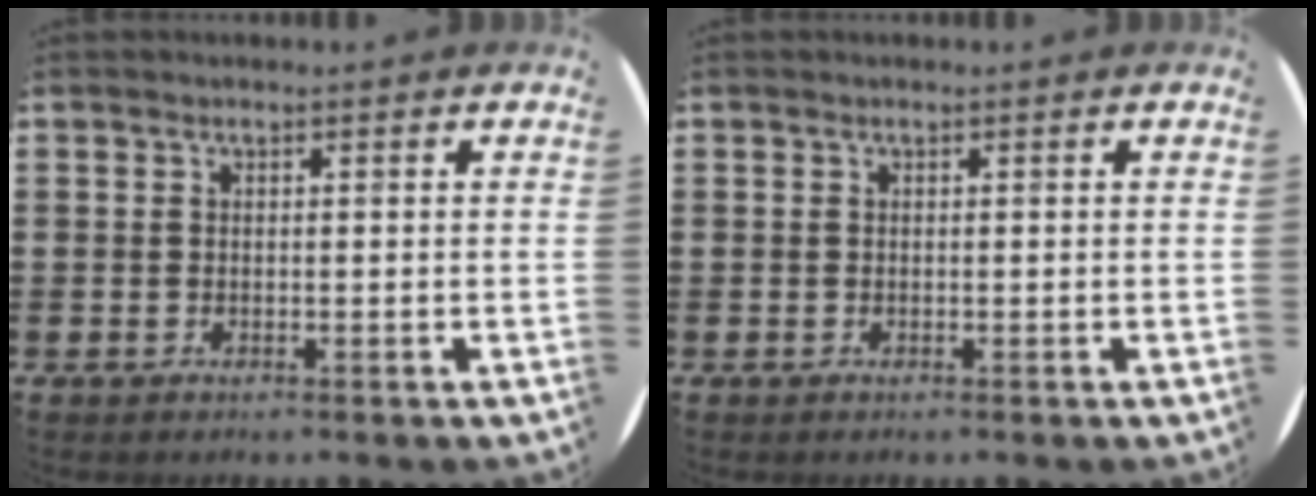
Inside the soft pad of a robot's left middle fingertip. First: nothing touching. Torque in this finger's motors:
{"motor_torque": [0.06, -0.07, 0.00, 0.00]}